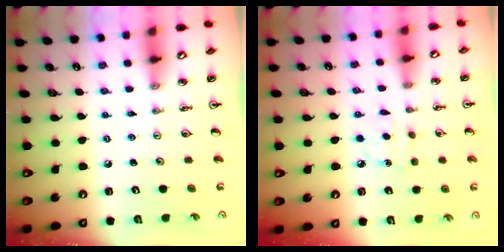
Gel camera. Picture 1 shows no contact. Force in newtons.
{"total": 7.6, "press": 7.6, "slide": 0.6}